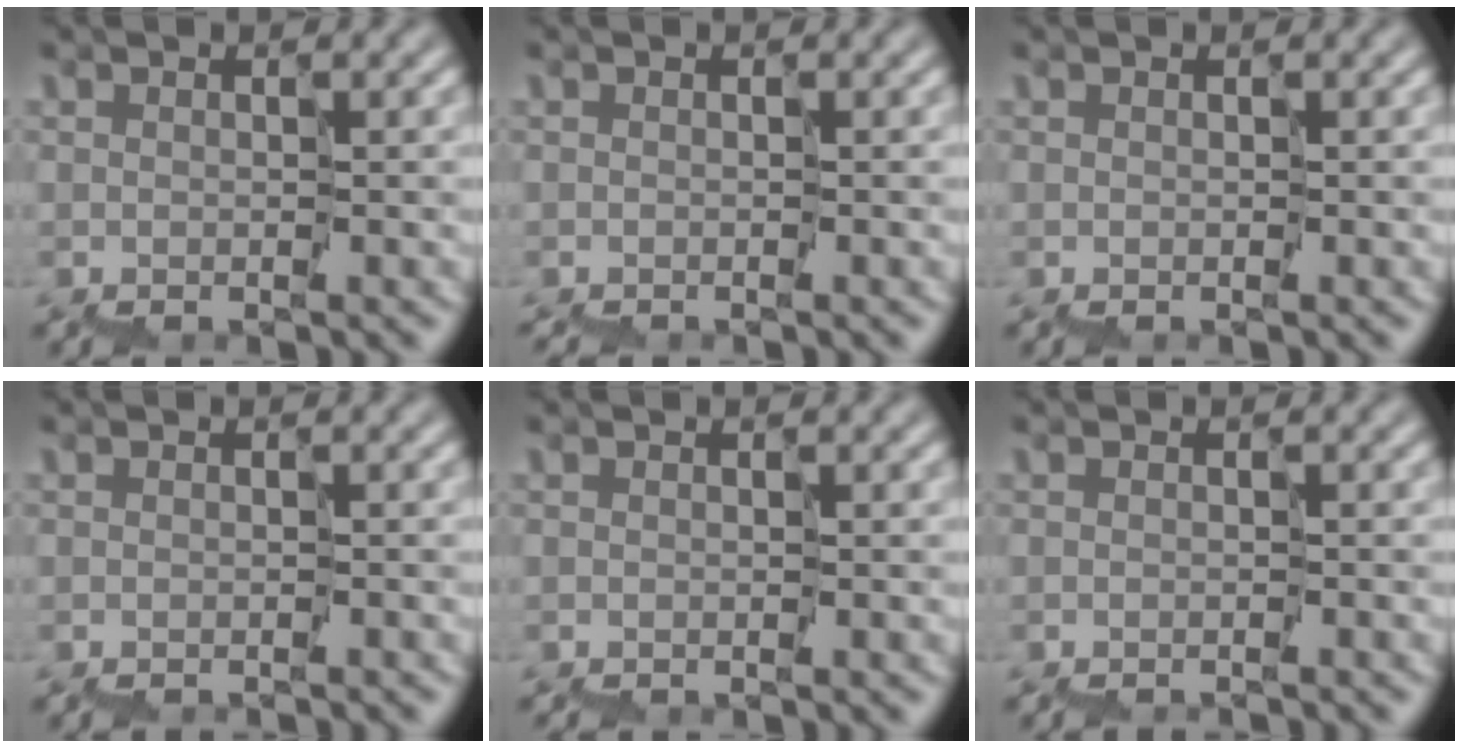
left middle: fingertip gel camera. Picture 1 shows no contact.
{"total": 0.9, "force": [-0.9, 0.0, -0.2], "torque": [0.006, -0.003, -0.016]}
{"total": 0.0}
{"total": 1.1, "force": [-1.1, 0.0, -0.1], "torque": [0.009, 0.001, -0.018]}
{"total": 0.6, "force": [-0.5, -0.2, -0.3], "torque": [0.008, 0.000, -0.009]}
{"total": 1.4, "force": [-1.4, -0.1, -0.2], "torque": [0.009, -0.002, -0.022]}